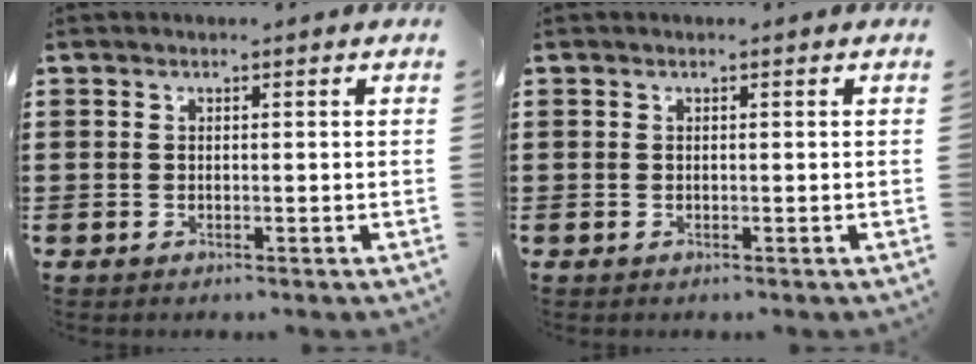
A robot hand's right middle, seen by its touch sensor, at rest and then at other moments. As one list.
[{"total": 0.0}]